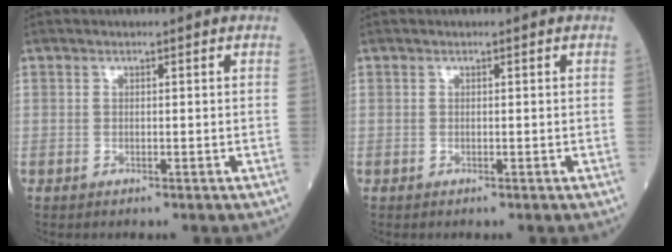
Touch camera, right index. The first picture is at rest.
{"total": 0.0}